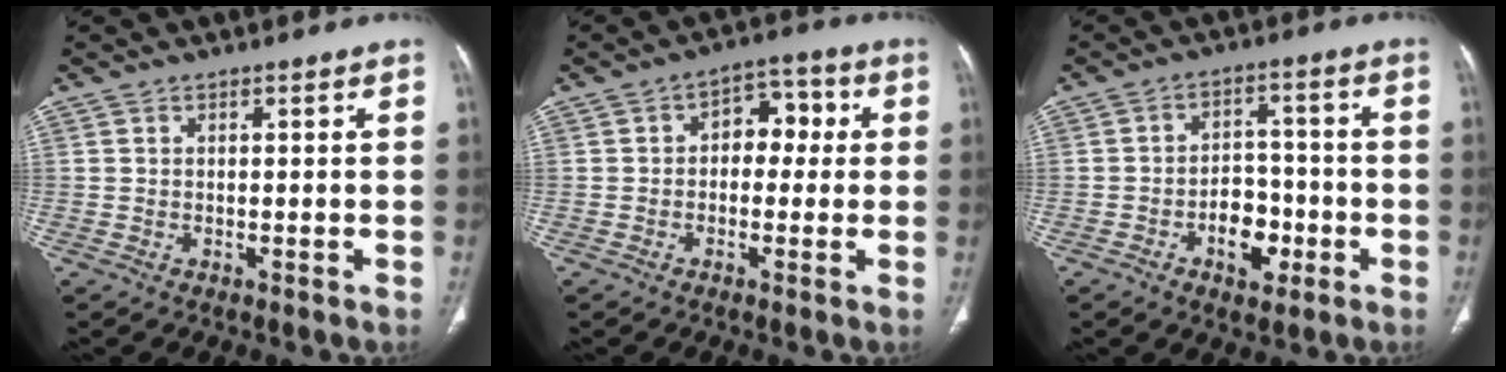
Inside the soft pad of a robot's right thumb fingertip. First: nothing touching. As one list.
[{"total": 7.0, "force": [0.6, 4.8, 5.1], "torque": [-0.034, 0.025, 0.000]}, {"total": 7.8, "force": [-3.2, 5.1, 5.0], "torque": [-0.046, 0.030, -0.050]}]